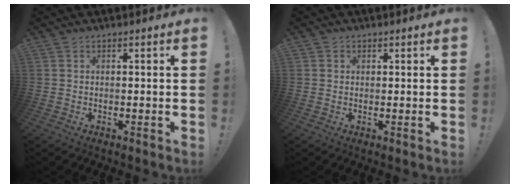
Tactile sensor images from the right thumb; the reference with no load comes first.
{"total": 1.1, "force": [0.6, 0.9, 0.0], "torque": [0.007, -0.001, 0.009]}